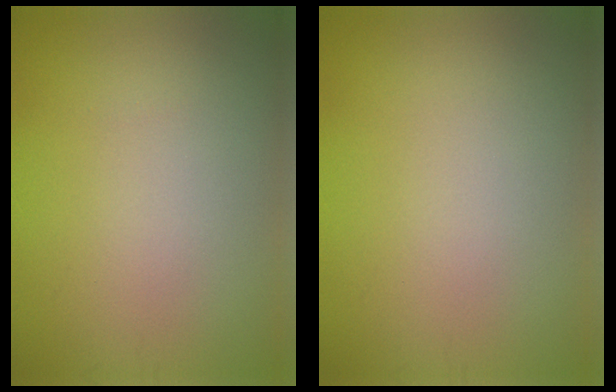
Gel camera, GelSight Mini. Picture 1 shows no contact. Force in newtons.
{"total": 0.0}